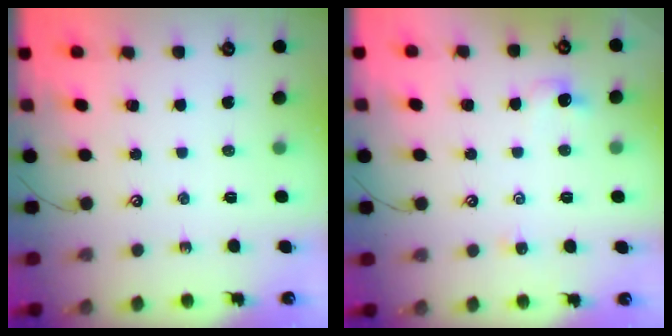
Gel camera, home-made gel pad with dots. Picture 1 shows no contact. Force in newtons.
{"total": 1.6, "press": 1.5, "slide": 0.4}